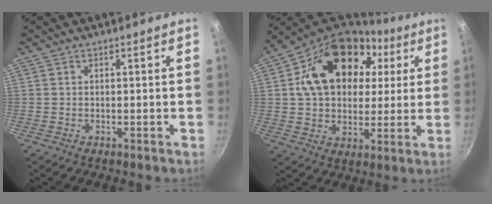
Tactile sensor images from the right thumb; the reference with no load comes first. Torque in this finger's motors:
{"motor_torque": [0.39, 4.61, 1.89, 0.30, 0.21]}